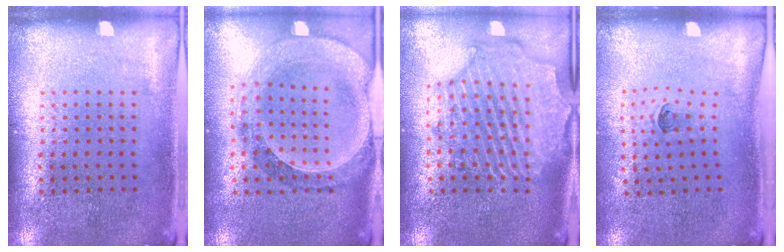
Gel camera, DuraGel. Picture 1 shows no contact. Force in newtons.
{"total": 1.5, "press": 1.4, "slide": 0.4}
{"total": 2.5, "press": 2.2, "slide": 1.1}
{"total": 0.5, "press": 0.3, "slide": 0.4}